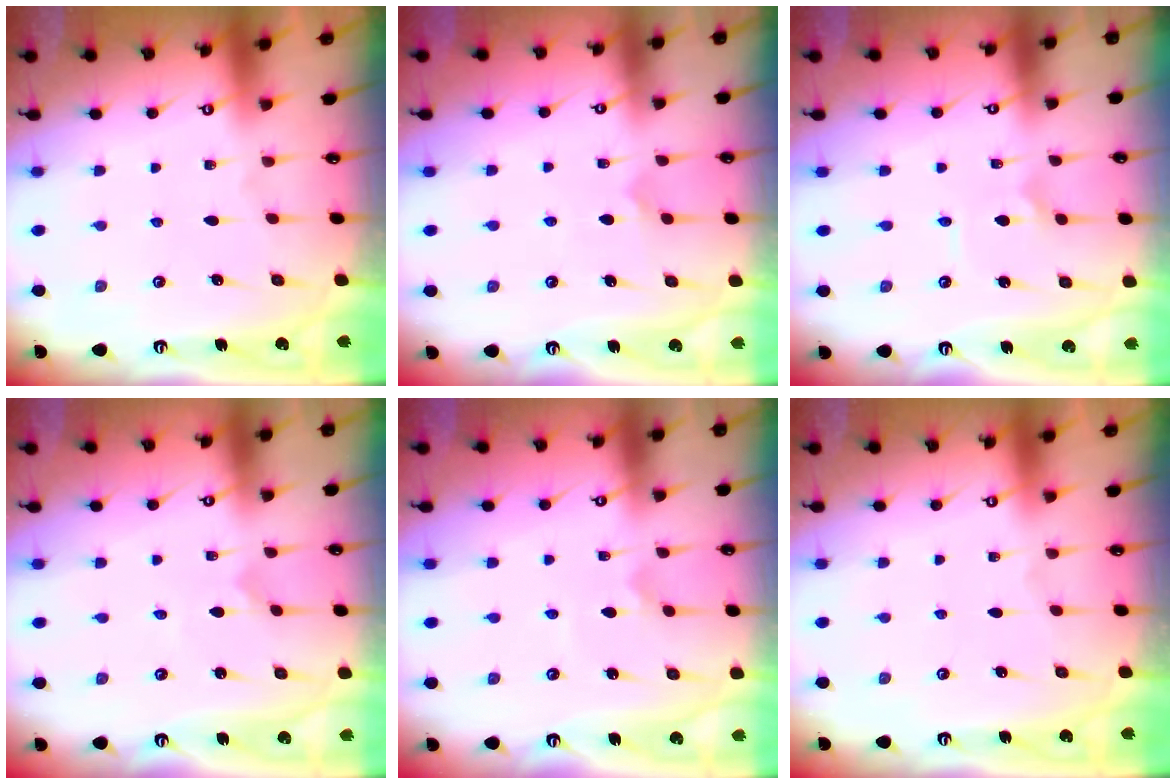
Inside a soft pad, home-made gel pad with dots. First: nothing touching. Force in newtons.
{"total": 3.9, "press": 3.8, "slide": 0.3}
{"total": 1.8, "press": 1.8, "slide": 0.1}
{"total": 0.0}
{"total": 2.9, "press": 2.9, "slide": 0.1}
{"total": 0.0}